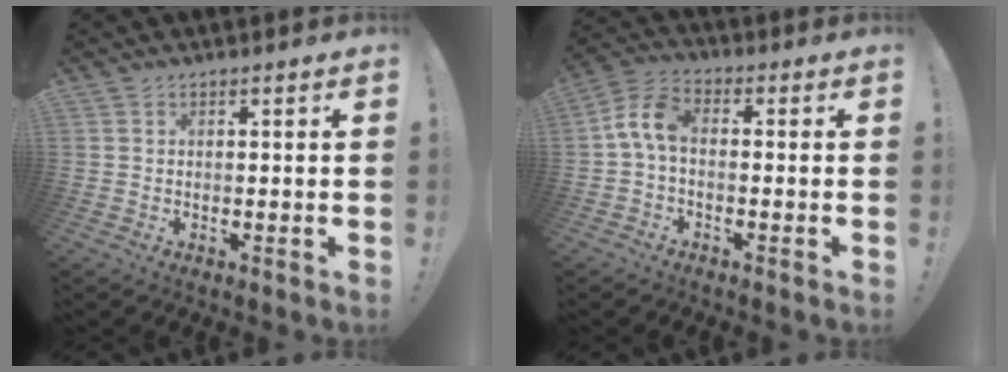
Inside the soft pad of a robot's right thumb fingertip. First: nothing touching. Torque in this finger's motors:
{"motor_torque": [0.23, 0.19, 0.68, -0.08, 0.05]}